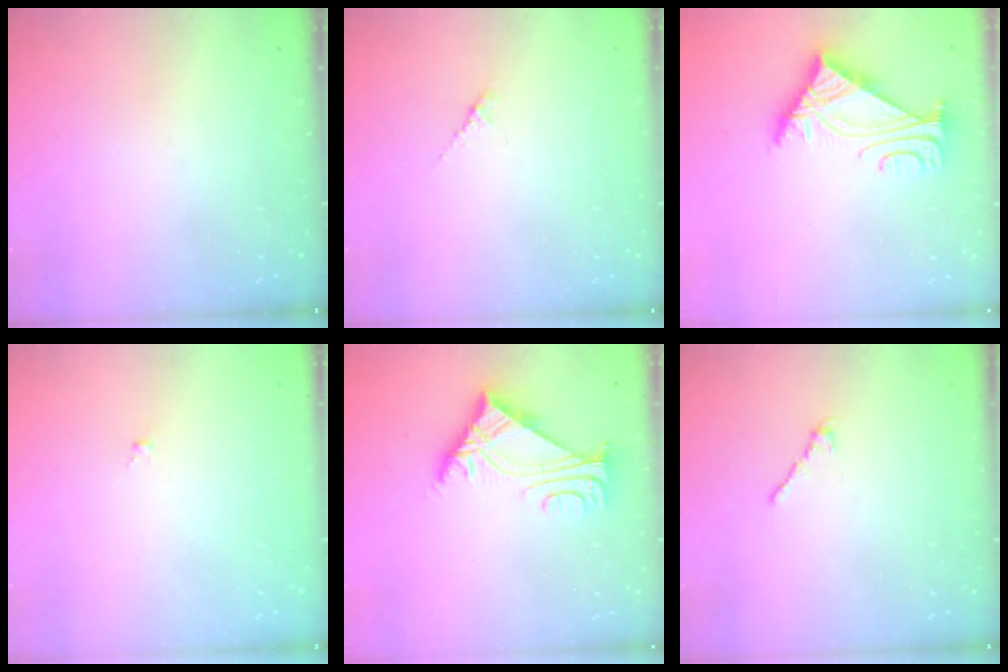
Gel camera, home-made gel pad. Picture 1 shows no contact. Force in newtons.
{"total": 1.5, "press": 1.4, "slide": 0.5}
{"total": 5.4, "press": 5.3, "slide": 0.9}
{"total": 0.0}
{"total": 6.2, "press": 6.2, "slide": 0.7}
{"total": 1.7, "press": 1.5, "slide": 0.6}